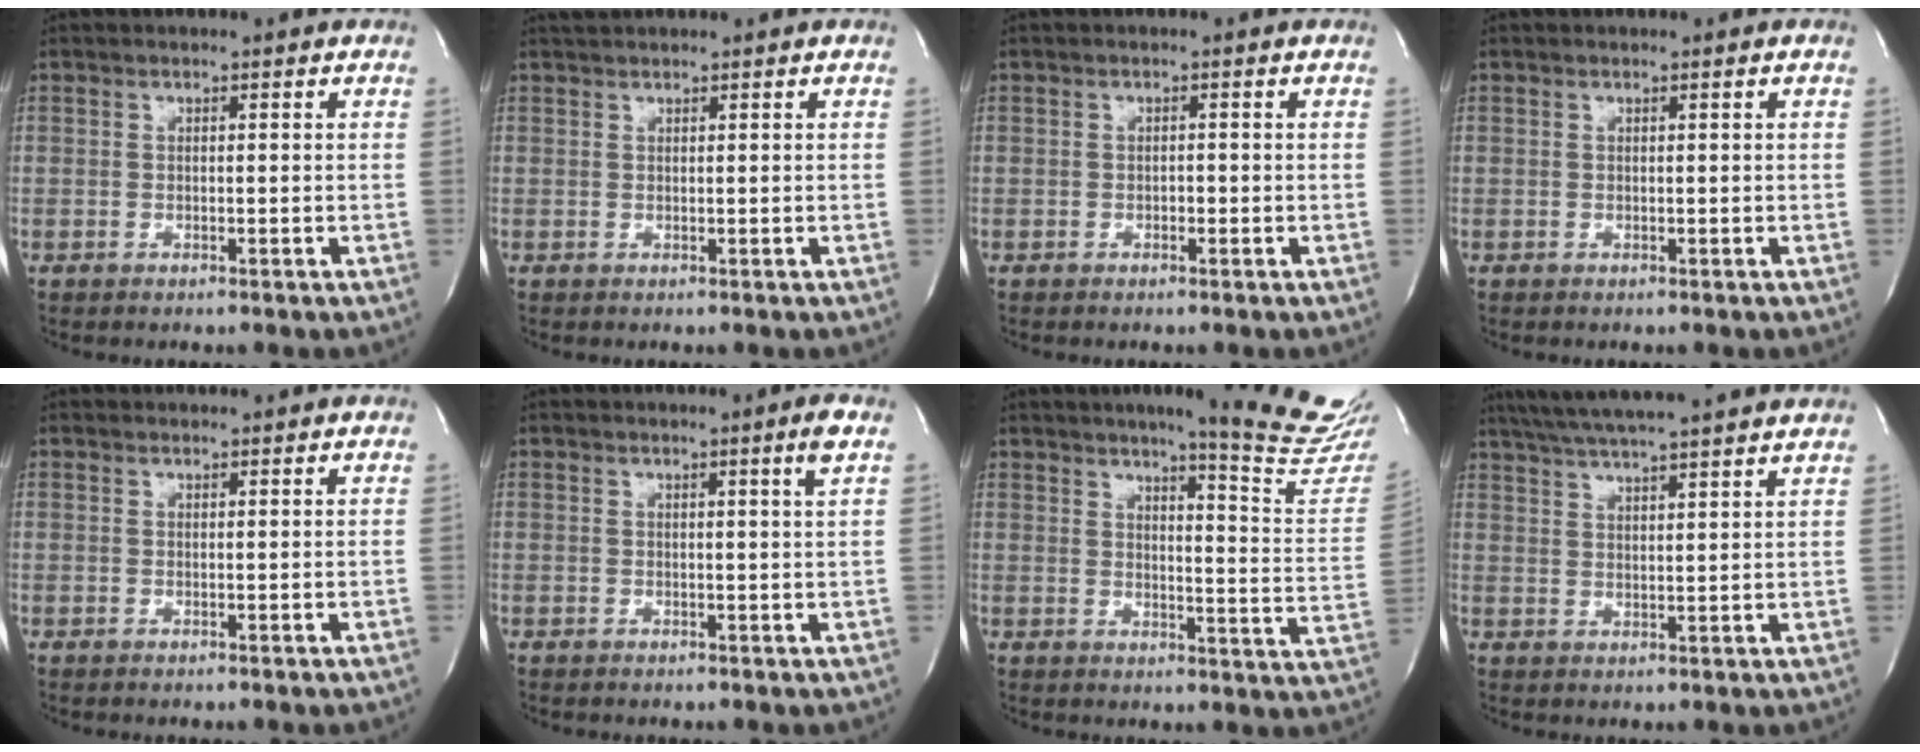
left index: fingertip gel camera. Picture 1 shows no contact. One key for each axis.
{"total": 1.7, "fx": 1.7, "fy": -0.1, "fz": 0.4, "tx": -0.006, "ty": 0.019, "tz": 0.035}
{"total": 0.6, "fx": -0.3, "fy": 0.4, "fz": 0.4, "tx": -0.003, "ty": 0.003, "tz": -0.005}
{"total": 0.0}
{"total": 1.4, "fx": 1.3, "fy": 0.2, "fz": 0.0, "tx": -0.010, "ty": 0.011, "tz": 0.021}
{"total": 1.9, "fx": 0.9, "fy": -0.7, "fz": 1.5, "tx": -0.024, "ty": -0.009, "tz": 0.016}
{"total": 16.9, "fx": 14.7, "fy": -1.0, "fz": 8.2, "tx": -0.098, "ty": -0.099, "tz": 0.166}
{"total": 18.6, "fx": 16.5, "fy": 0.0, "fz": 8.6, "tx": -0.152, "ty": 0.023, "tz": 0.229}